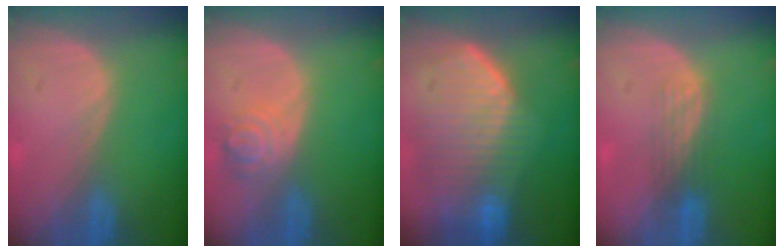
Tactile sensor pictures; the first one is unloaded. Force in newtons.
{"total": 4.3, "press": 4.1, "slide": 1.3}
{"total": 10.6, "press": 9.2, "slide": 5.2}
{"total": 2.9, "press": 2.7, "slide": 1.1}